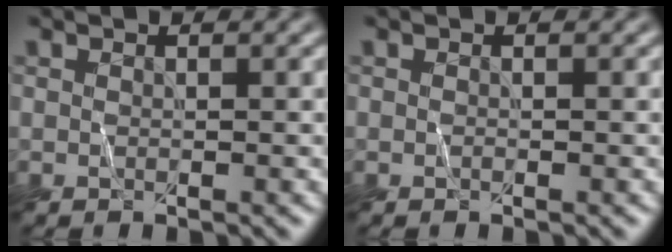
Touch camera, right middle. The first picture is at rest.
{"total": 0.0}